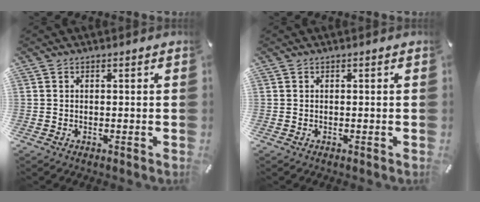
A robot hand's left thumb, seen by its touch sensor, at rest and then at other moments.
{"total": 0.0}